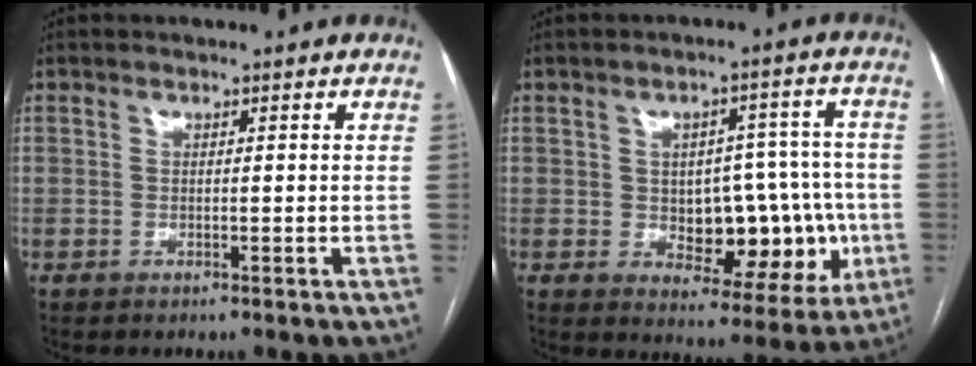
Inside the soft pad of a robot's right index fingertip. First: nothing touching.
{"total": 13.5, "force": [-2.0, 7.4, 11.1], "torque": [-0.127, 0.028, -0.005]}